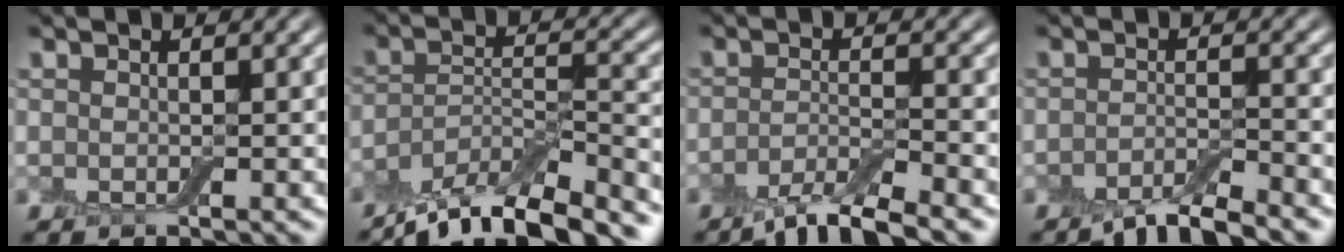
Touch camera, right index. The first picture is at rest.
{"total": 10.2, "force": [-8.8, 2.6, 4.6], "torque": [-0.078, 0.001, -0.145]}
{"total": 4.2, "force": [-3.2, 0.7, 2.7], "torque": [-0.047, -0.003, -0.065]}
{"total": 3.7, "force": [-3.0, 0.6, 2.2], "torque": [-0.030, 0.001, -0.060]}